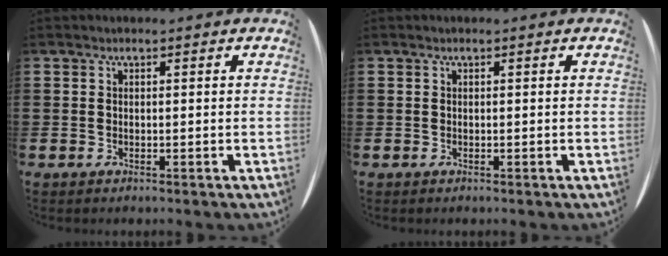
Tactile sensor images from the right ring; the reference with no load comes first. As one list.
[{"total": 0.0}]